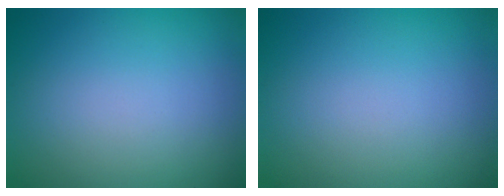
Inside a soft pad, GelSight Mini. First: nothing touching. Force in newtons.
{"total": 0.0}